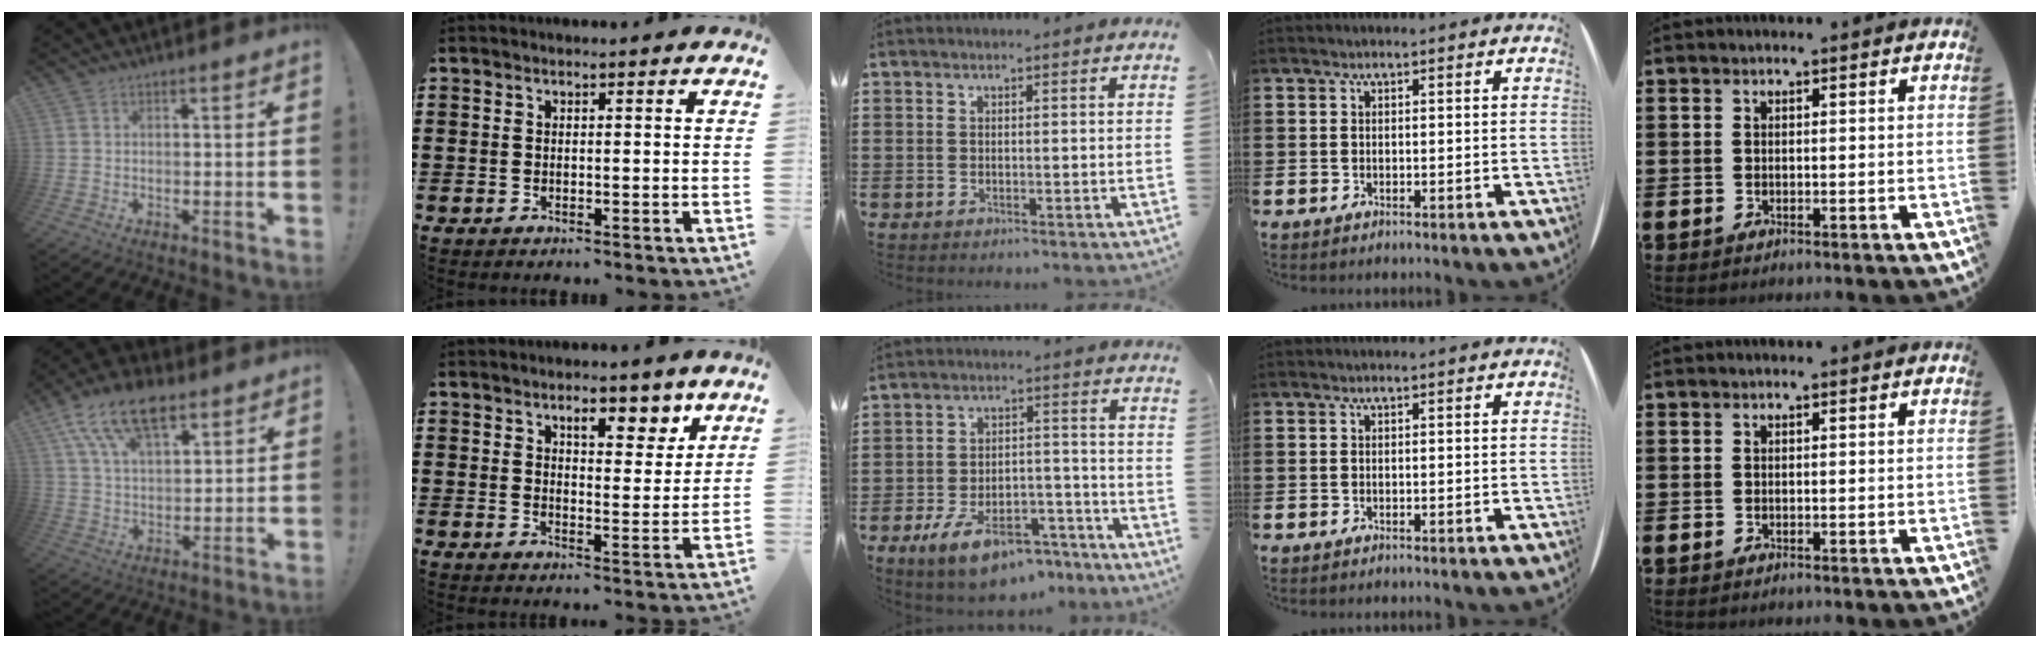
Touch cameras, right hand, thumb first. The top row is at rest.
{"thumb": {"total": 16.1, "force": [9.4, 8.1, 10.3], "torque": [-0.189, -0.043, 0.169]}, "index": {"total": 6.1, "force": [4.0, 2.7, 3.7], "torque": [-0.045, -0.006, 0.063]}, "middle": {"total": 9.4, "force": [-7.0, 3.1, 5.3], "torque": [-0.095, 0.022, -0.128]}}